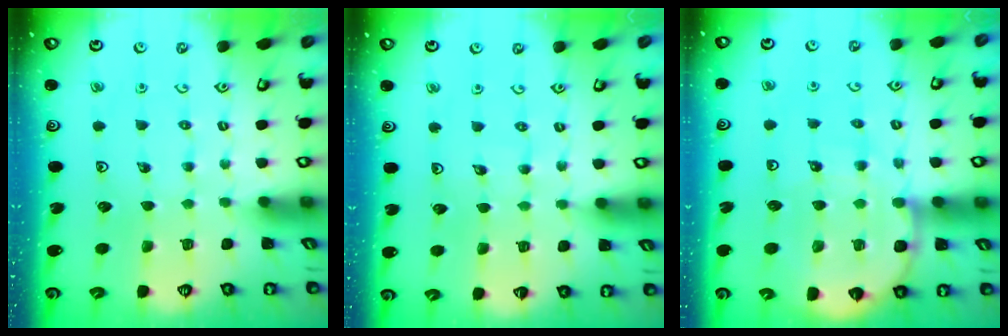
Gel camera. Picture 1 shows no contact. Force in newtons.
{"total": 3.1, "press": 3.0, "slide": 0.8}
{"total": 9.6, "press": 9.1, "slide": 3.1}